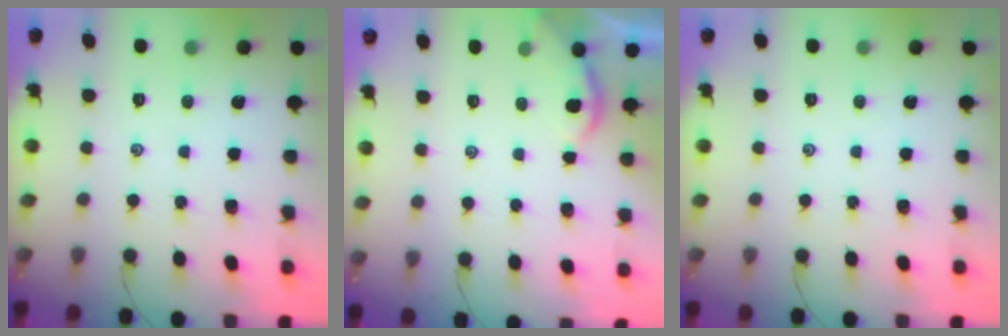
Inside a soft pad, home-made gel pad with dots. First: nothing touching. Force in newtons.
{"total": 1.3, "press": 1.3, "slide": 0.3}
{"total": 0.0}